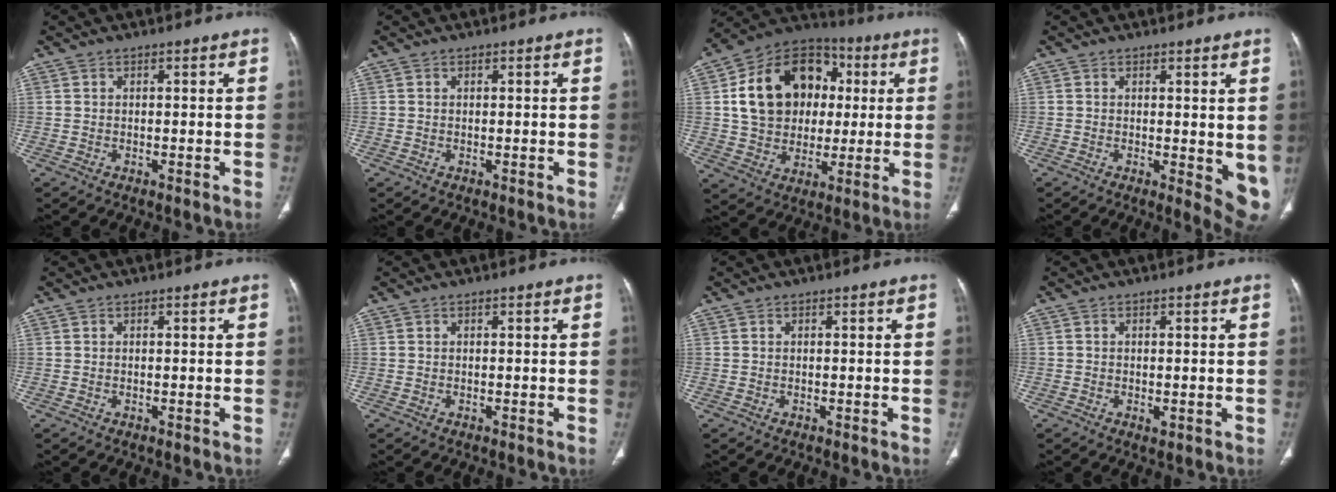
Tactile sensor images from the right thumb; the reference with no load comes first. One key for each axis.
{"total": 0.0}
{"total": 20.5, "fx": 3.6, "fy": 16.2, "fz": 12.1, "tx": -0.174, "ty": 0.024, "tz": 0.064}
{"total": 6.3, "fx": 0.3, "fy": 2.4, "fz": 5.8, "tx": -0.067, "ty": -0.016, "tz": 0.006}
{"total": 0.0}
{"total": 0.0}
{"total": 0.0}
{"total": 1.3, "fx": -0.3, "fy": 0.8, "fz": 1.0, "tx": -0.011, "ty": -0.003, "tz": -0.004}